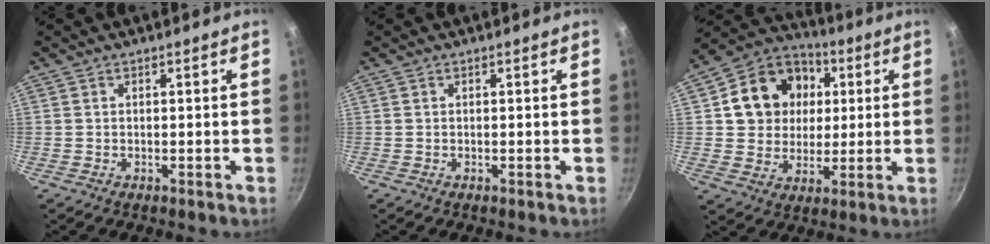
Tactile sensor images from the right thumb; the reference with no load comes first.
{"total": 0.0}
{"total": 15.8, "force": [3.4, 13.5, 7.6], "torque": [-0.108, 0.017, 0.053]}